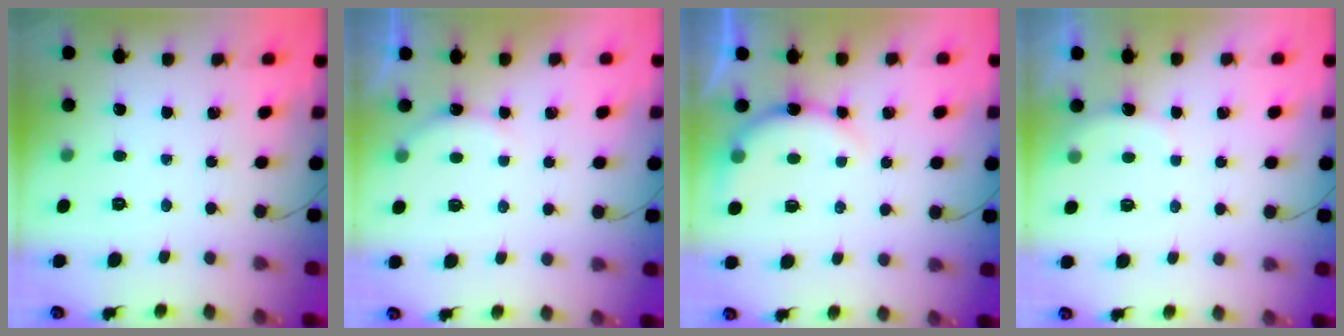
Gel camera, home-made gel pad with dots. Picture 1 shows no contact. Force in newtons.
{"total": 4.9, "press": 4.8, "slide": 1.0}
{"total": 7.9, "press": 7.8, "slide": 1.0}
{"total": 3.0, "press": 2.9, "slide": 0.8}